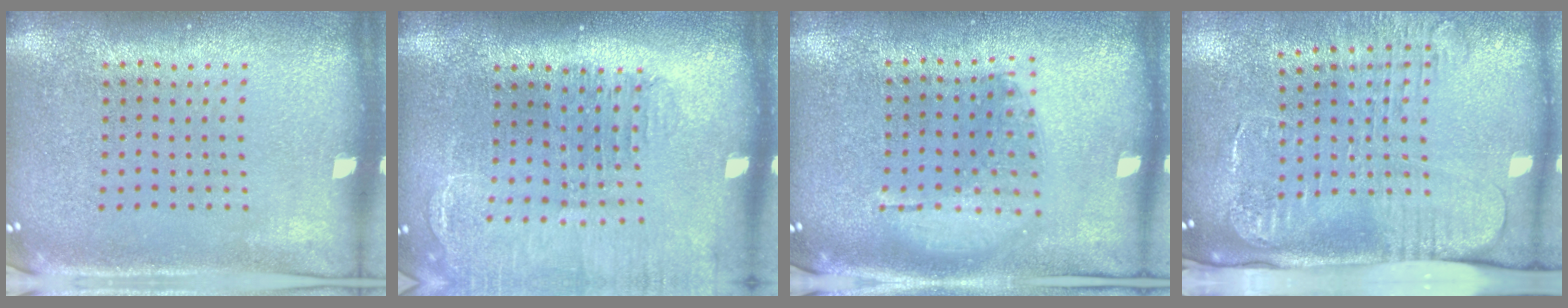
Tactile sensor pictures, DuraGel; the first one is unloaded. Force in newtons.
{"total": 1.4, "press": 1.4, "slide": 0.1}
{"total": 1.3, "press": 1.1, "slide": 0.5}
{"total": 2.7, "press": 2.0, "slide": 1.7}